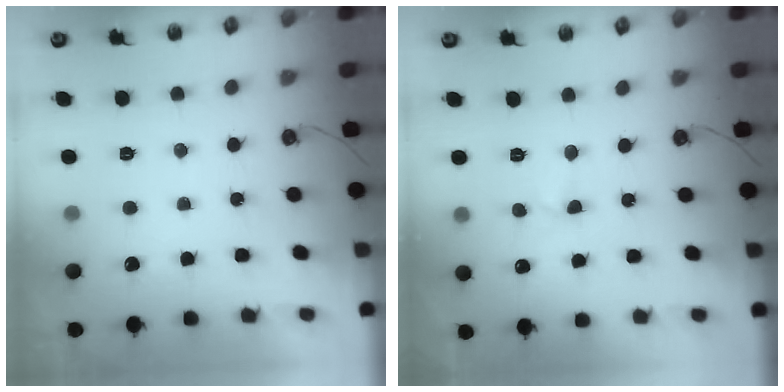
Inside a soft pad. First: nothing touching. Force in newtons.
{"total": 3.0, "press": 2.9, "slide": 0.4}